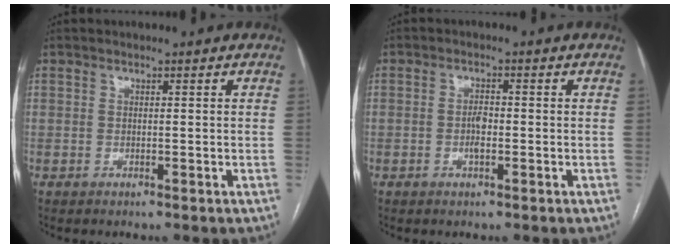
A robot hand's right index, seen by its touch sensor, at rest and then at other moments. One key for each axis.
{"total": 2.8, "fx": -0.5, "fy": 0.8, "fz": 2.6, "tx": -0.055, "ty": 0.000, "tz": -0.009}